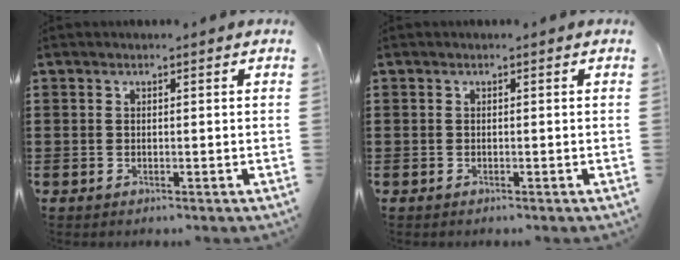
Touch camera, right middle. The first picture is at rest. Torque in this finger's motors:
{"motor_torque": [0.25, 0.06, 0.02, 0.00]}